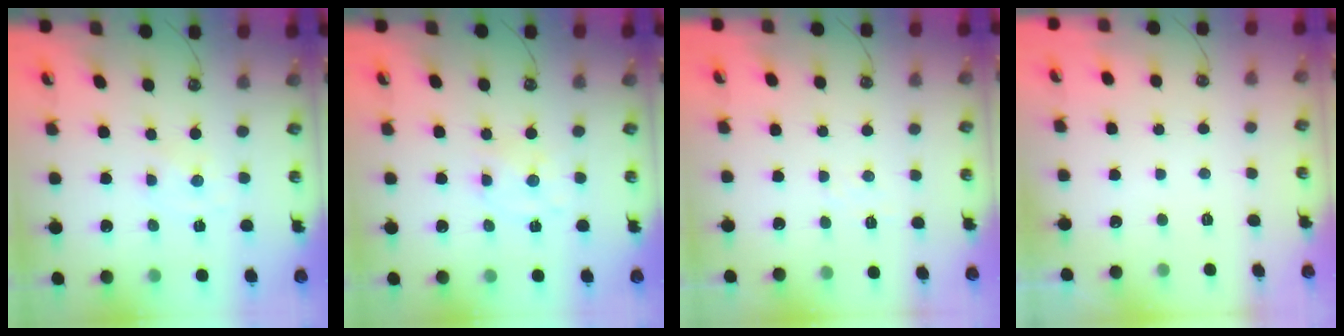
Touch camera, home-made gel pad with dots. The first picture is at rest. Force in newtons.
{"total": 2.4, "press": 2.3, "slide": 0.5}
{"total": 3.7, "press": 3.7, "slide": 0.5}
{"total": 0.0}